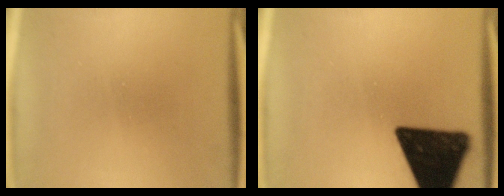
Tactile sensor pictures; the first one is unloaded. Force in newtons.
{"total": 17.1}